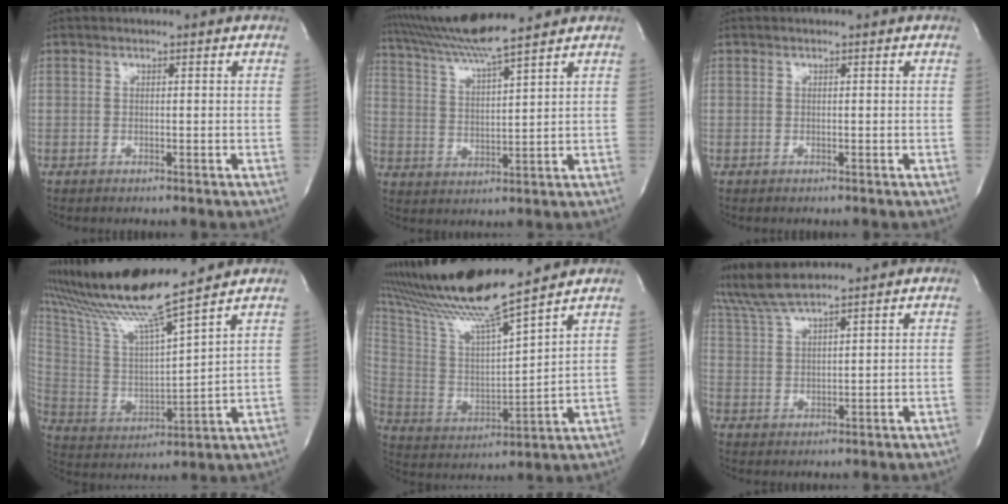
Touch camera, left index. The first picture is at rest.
{"total": 9.3, "force": [8.4, -1.6, 3.7], "torque": [-0.078, 0.013, 0.162]}
{"total": 0.0}
{"total": 17.4, "force": [14.6, -1.2, 9.3], "torque": [-0.190, -0.002, 0.267]}
{"total": 16.9, "force": [14.7, -1.0, 8.3], "torque": [-0.174, -0.006, 0.272]}
{"total": 6.8, "force": [6.2, -0.4, 2.8], "torque": [-0.074, 0.022, 0.127]}